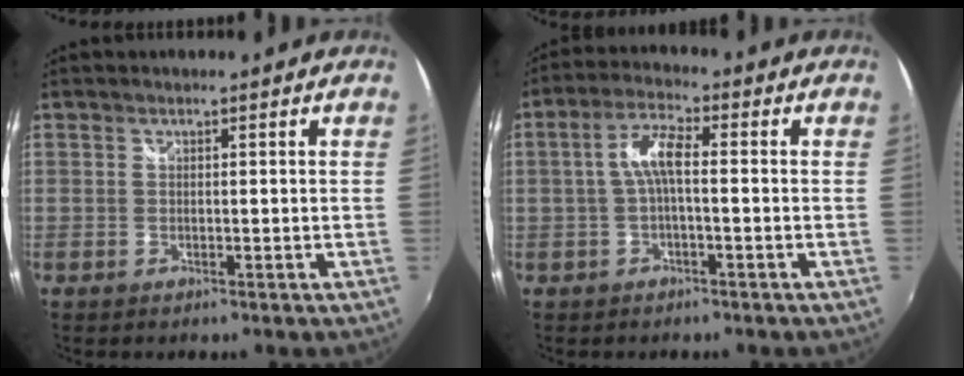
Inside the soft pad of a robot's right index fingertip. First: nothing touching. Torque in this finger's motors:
{"motor_torque": [0.93, 0.06, 0.41, 0.12]}